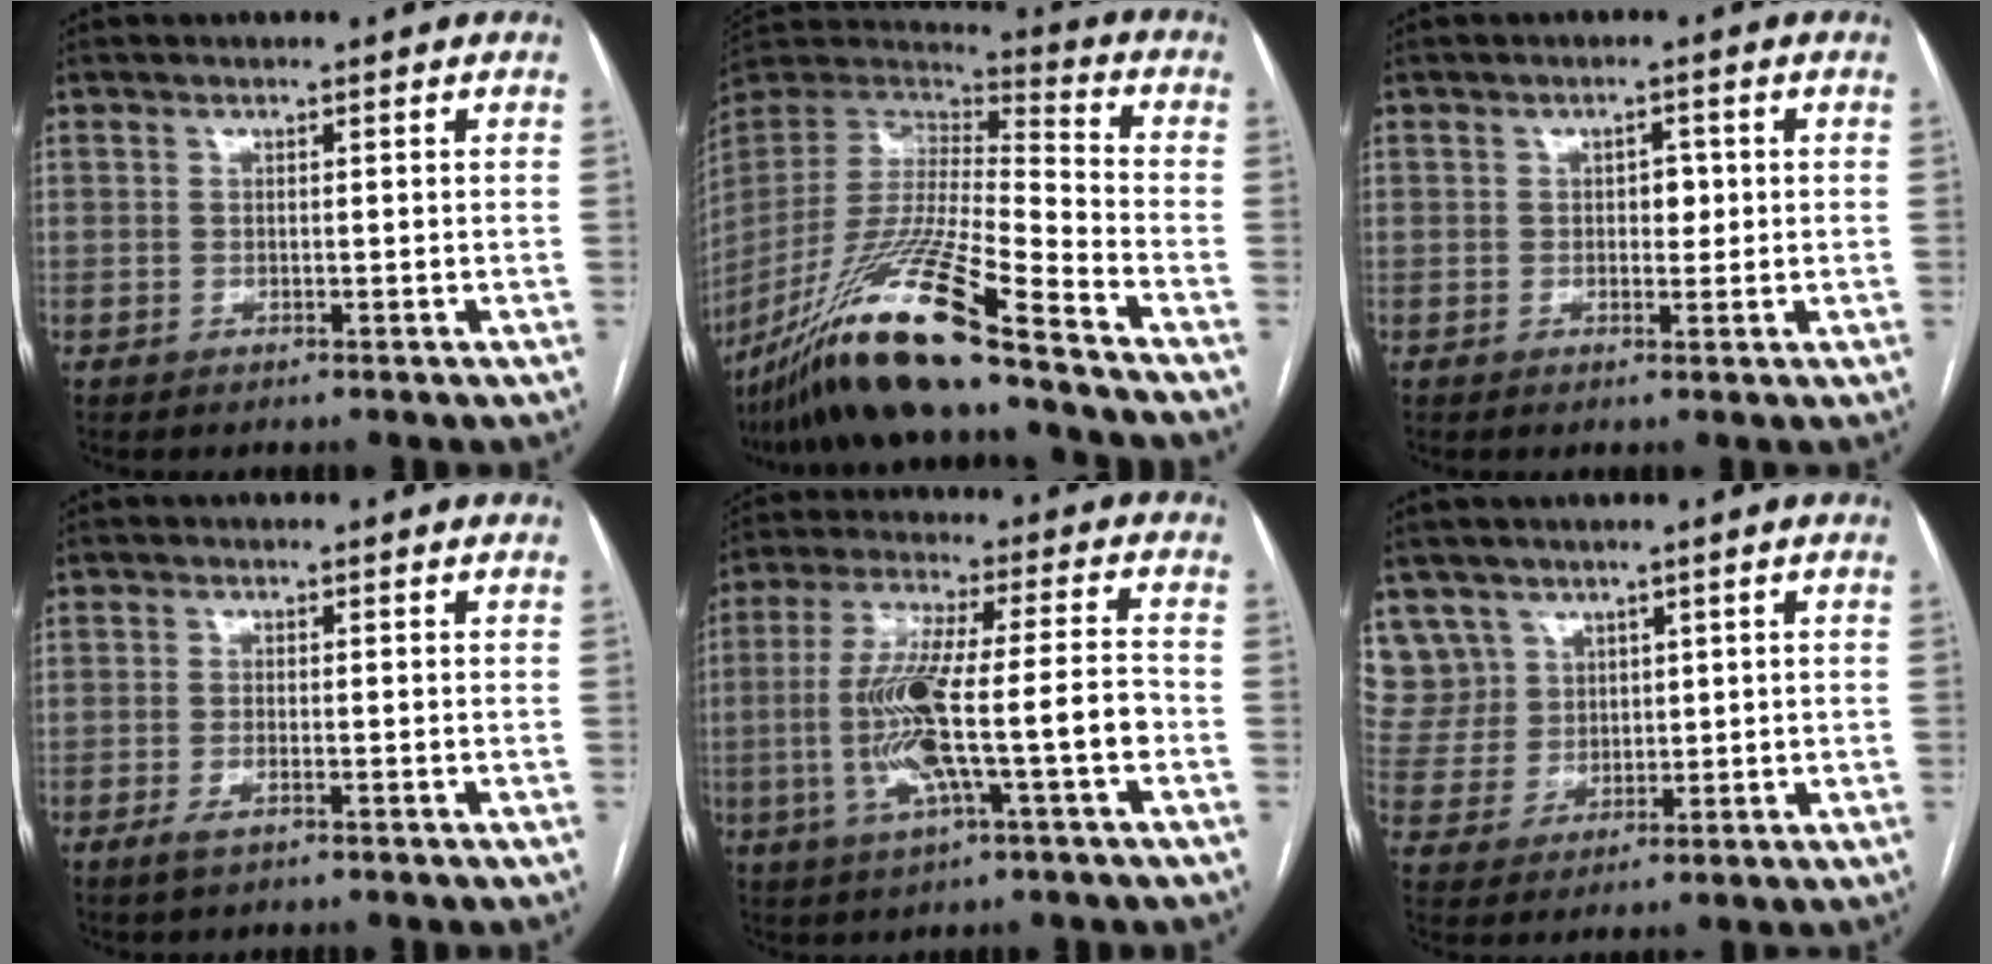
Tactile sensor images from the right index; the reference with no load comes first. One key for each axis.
{"total": 22.5, "fx": -16.4, "fy": -0.2, "fz": 15.4, "tx": -0.328, "ty": -0.047, "tz": -0.308}
{"total": 2.1, "fx": 0.2, "fy": 1.3, "fz": 1.6, "tx": -0.021, "ty": 0.004, "tz": 0.003}
{"total": 1.8, "fx": -1.0, "fy": 0.5, "fz": 1.4, "tx": -0.029, "ty": -0.002, "tz": -0.016}
{"total": 14.4, "fx": -3.3, "fy": 1.1, "fz": 14.0, "tx": -0.269, "ty": 0.011, "tz": -0.058}
{"total": 8.2, "fx": 5.2, "fy": 6.3, "fz": 0.0, "tx": -0.003, "ty": 0.020, "tz": 0.116}